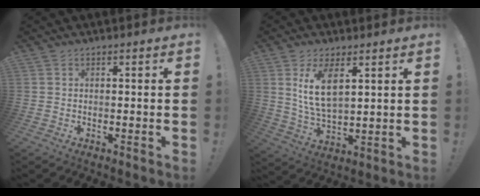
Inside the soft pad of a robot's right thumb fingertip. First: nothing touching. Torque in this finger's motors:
{"motor_torque": [-0.19, 0.88, 0.31, 0.01, 0.22]}